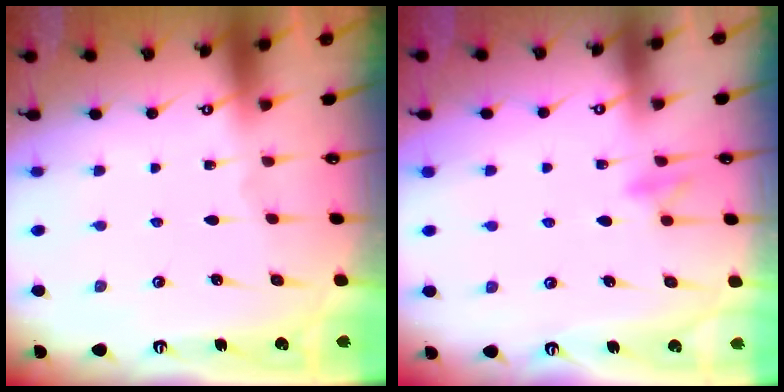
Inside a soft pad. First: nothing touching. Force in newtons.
{"total": 7.9, "press": 7.8, "slide": 0.8}